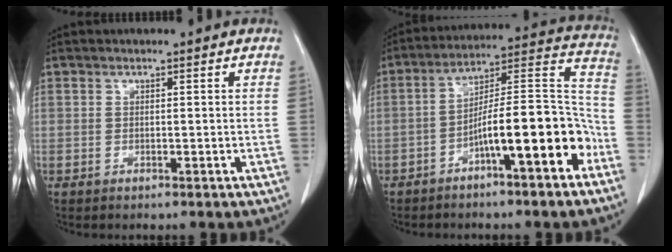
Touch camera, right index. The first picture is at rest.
{"total": 14.7, "force": [-6.5, 2.1, 13.0], "torque": [-0.195, 0.033, -0.101]}